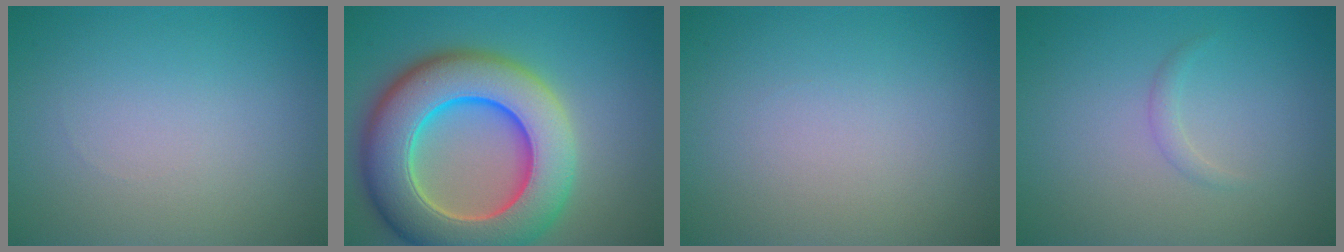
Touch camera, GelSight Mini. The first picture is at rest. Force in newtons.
{"total": 12.6, "press": 12.6, "slide": 0.6}
{"total": 0.0}
{"total": 0.8, "press": 0.8, "slide": 0.0}